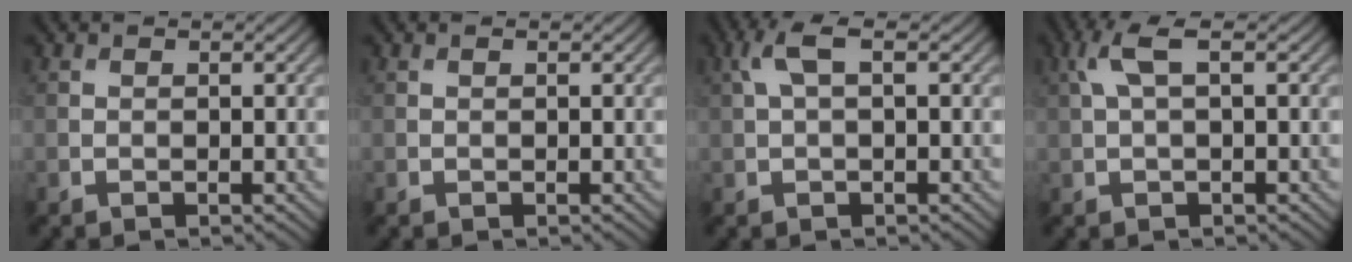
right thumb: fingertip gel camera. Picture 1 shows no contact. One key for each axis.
{"total": 0.0}
{"total": 3.4, "fx": 1.0, "fy": 1.1, "fz": 3.0, "tx": -0.075, "ty": 0.011, "tz": 0.018}
{"total": 3.8, "fx": 1.1, "fy": 1.1, "fz": 3.5, "tx": -0.083, "ty": 0.013, "tz": 0.021}